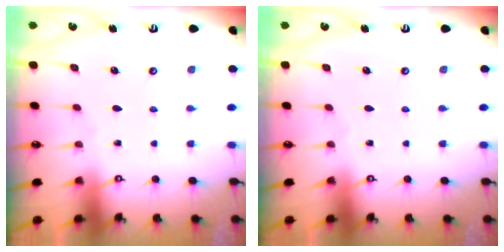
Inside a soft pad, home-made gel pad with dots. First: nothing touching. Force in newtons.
{"total": 0.0}